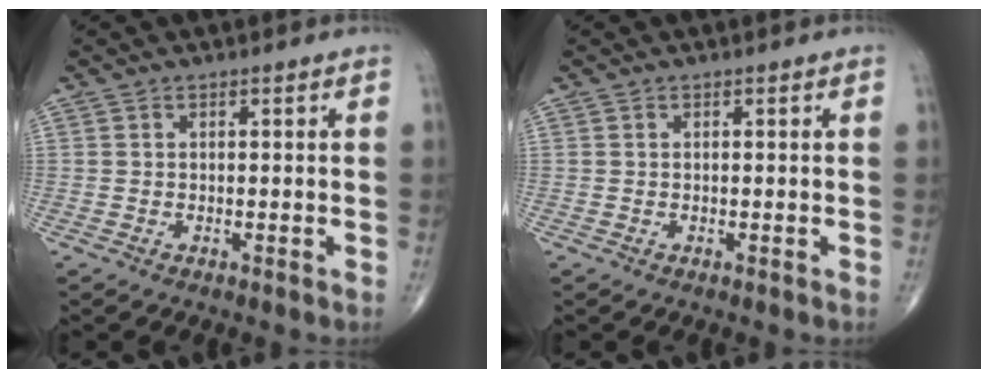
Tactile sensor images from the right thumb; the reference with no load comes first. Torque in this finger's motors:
{"motor_torque": [-0.17, -0.04, -0.10, -0.01, 0.00]}